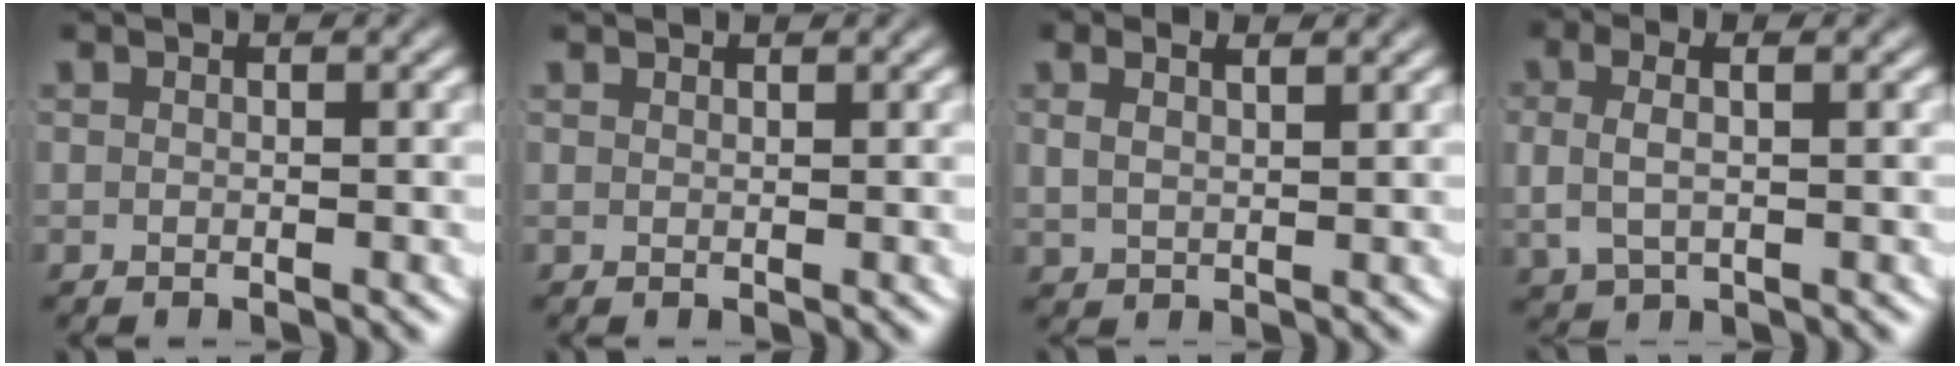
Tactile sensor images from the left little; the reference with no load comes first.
{"total": 0.6, "force": [0.6, -0.3, 0.0], "torque": [0.007, -0.002, 0.014]}
{"total": 1.8, "force": [1.3, 0.6, 1.0], "torque": [-0.020, -0.004, 0.031]}
{"total": 3.5, "force": [0.6, 2.0, 2.8], "torque": [-0.066, -0.001, 0.016]}